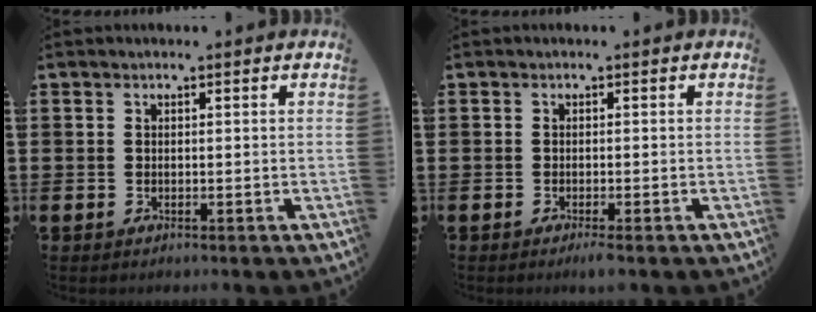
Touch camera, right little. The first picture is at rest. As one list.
[{"total": 1.2, "force": [-0.7, 0.1, 1.0], "torque": [-0.016, -0.003, -0.012]}]